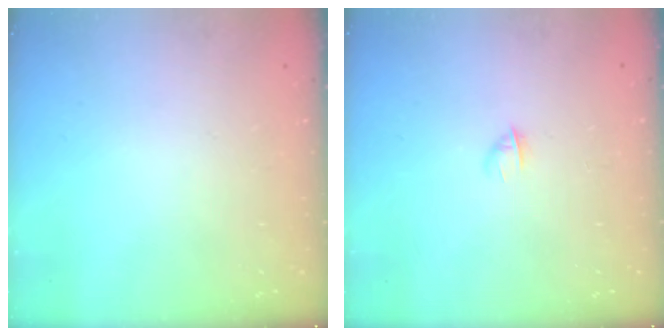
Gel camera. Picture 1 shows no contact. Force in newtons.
{"total": 2.8, "press": 2.7, "slide": 0.8}